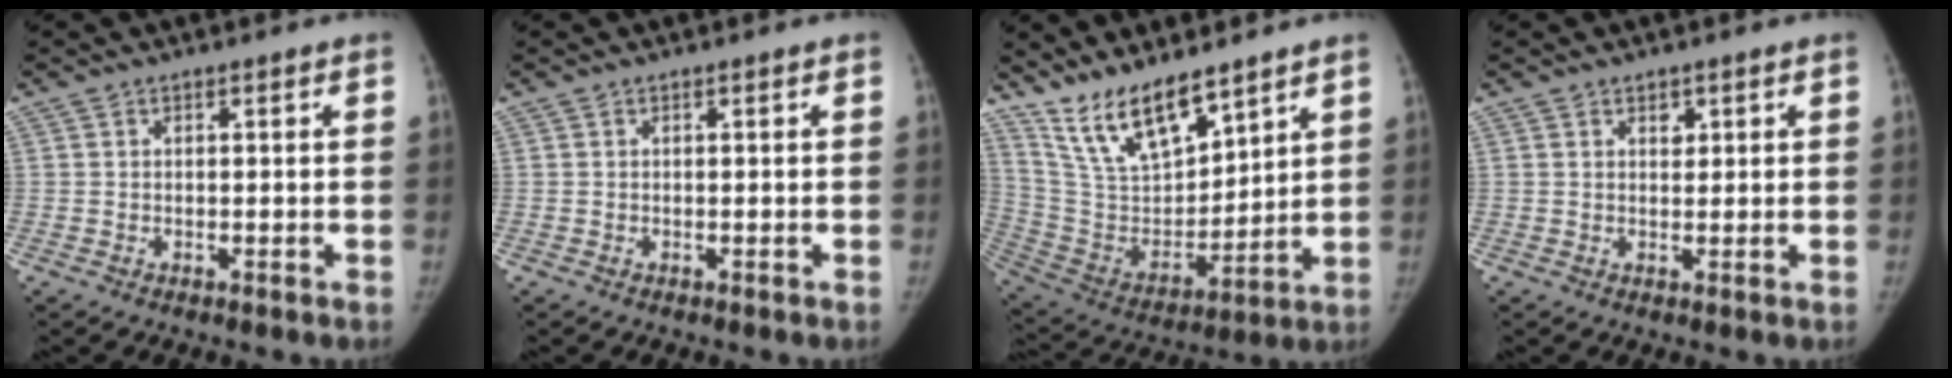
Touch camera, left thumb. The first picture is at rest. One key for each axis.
{"total": 0.0}
{"total": 14.9, "fx": 11.7, "fy": 5.0, "fz": 7.8, "tx": -0.115, "ty": -0.066, "tz": 0.235}
{"total": 1.8, "fx": 1.0, "fy": 1.2, "fz": 0.8, "tx": -0.001, "ty": -0.005, "tz": 0.015}